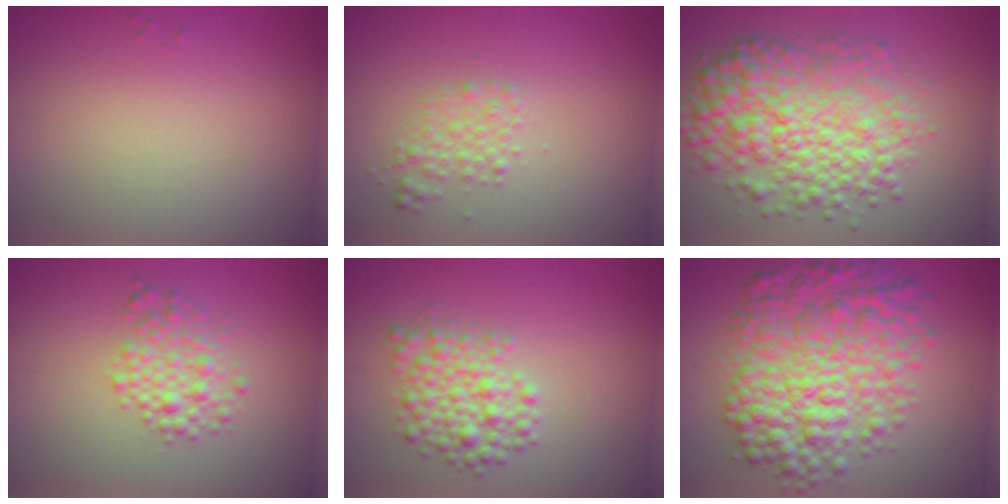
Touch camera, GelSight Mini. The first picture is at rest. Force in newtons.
{"total": 1.7, "press": 1.7, "slide": 0.1}
{"total": 8.4, "press": 8.4, "slide": 0.1}
{"total": 2.9, "press": 2.9, "slide": 0.0}
{"total": 4.0, "press": 4.0, "slide": 0.1}
{"total": 9.8, "press": 9.8, "slide": 0.1}